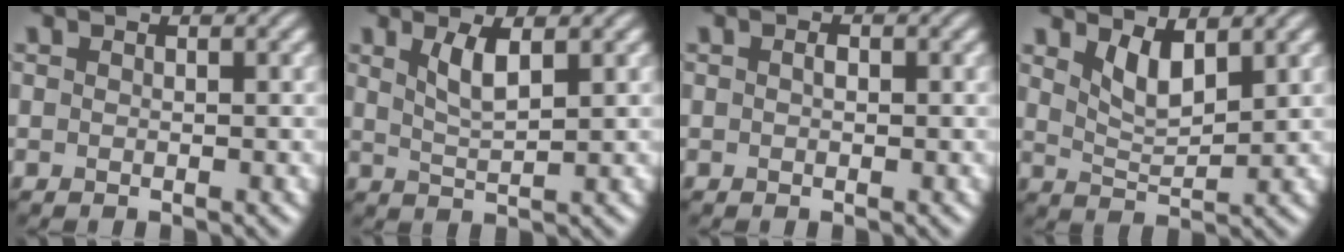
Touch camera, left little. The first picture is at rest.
{"total": 2.8, "force": [1.4, 0.7, 2.3], "torque": [-0.047, -0.005, 0.029]}
{"total": 0.7, "force": [0.1, 0.4, 0.6], "torque": [-0.012, 0.001, 0.001]}
{"total": 3.2, "force": [1.9, 1.1, 2.3], "torque": [-0.049, -0.011, 0.041]}